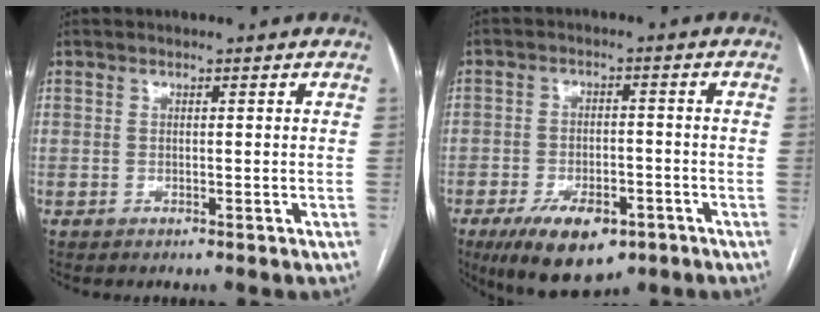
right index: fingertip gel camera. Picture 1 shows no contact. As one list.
[{"total": 11.0, "force": [-6.6, 5.1, 7.1], "torque": [-0.114, -0.006, -0.099]}]